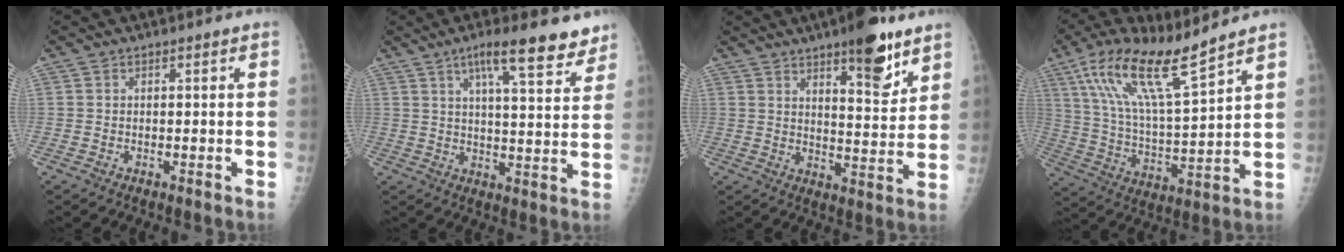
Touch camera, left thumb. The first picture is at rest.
{"total": 12.4, "force": [8.4, 2.8, 8.7], "torque": [-0.100, -0.039, 0.122]}
{"total": 11.9, "force": [7.5, 3.4, 8.5], "torque": [-0.094, -0.047, 0.109]}
{"total": 15.6, "force": [10.7, 2.4, 11.0], "torque": [-0.198, -0.052, 0.210]}